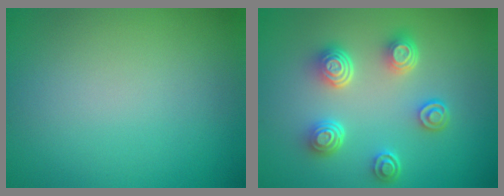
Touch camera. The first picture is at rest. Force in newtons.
{"total": 4.5, "press": 3.5, "slide": 2.9}